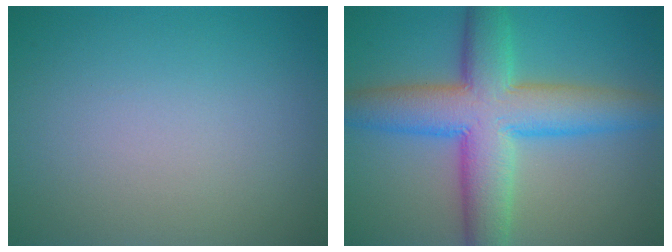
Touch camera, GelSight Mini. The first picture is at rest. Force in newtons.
{"total": 9.6, "press": 9.6, "slide": 0.1}